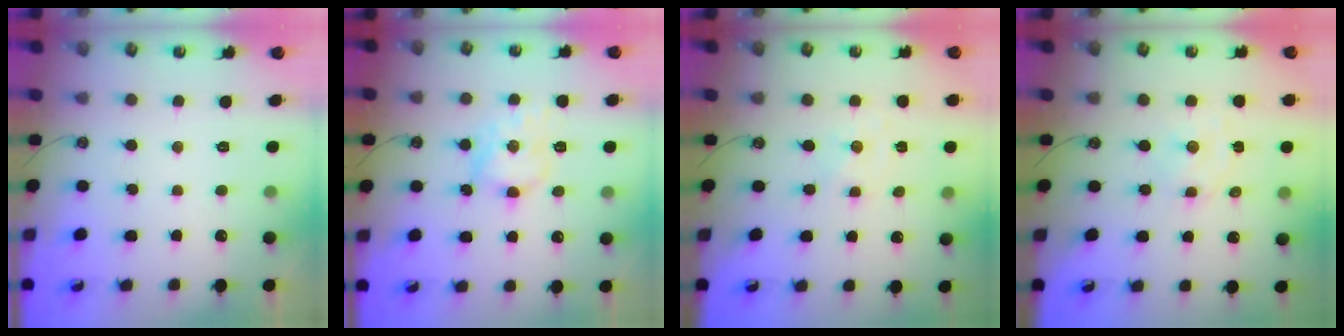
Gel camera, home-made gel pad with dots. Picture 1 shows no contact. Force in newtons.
{"total": 8.8, "press": 8.8, "slide": 0.6}
{"total": 0.0}
{"total": 2.4, "press": 2.3, "slide": 0.7}